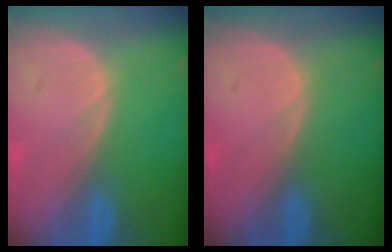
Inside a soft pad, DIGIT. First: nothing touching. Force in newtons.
{"total": 0.0}